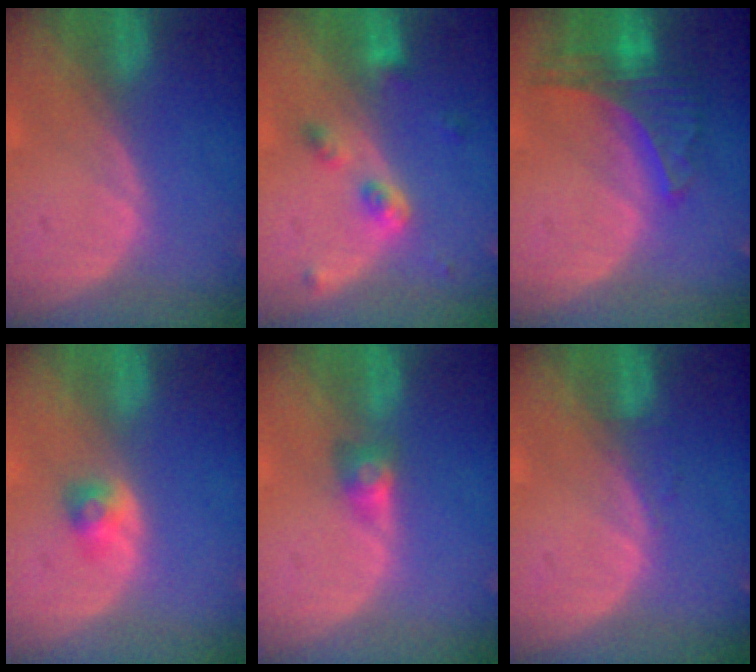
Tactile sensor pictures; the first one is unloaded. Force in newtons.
{"total": 4.2, "press": 4.1, "slide": 0.8}
{"total": 7.8, "press": 6.9, "slide": 3.6}
{"total": 2.5, "press": 2.3, "slide": 1.1}
{"total": 2.9, "press": 2.4, "slide": 1.5}
{"total": 0.7, "press": 0.7, "slide": 0.1}